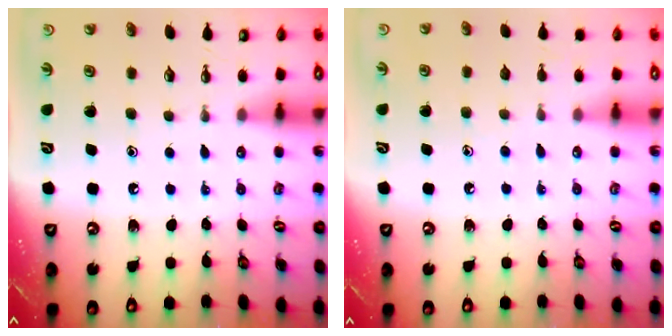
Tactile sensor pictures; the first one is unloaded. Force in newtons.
{"total": 3.8, "press": 3.8, "slide": 0.3}